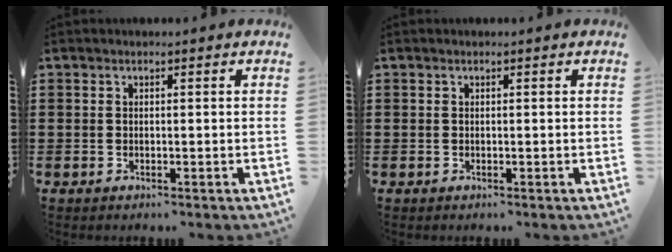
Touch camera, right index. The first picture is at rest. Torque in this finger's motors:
{"motor_torque": [0.00, 0.00, 0.00, -0.01]}